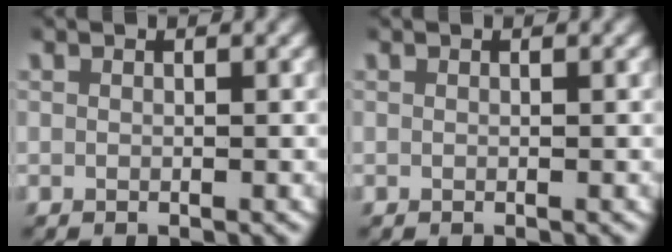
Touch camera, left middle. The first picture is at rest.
{"total": 0.0}